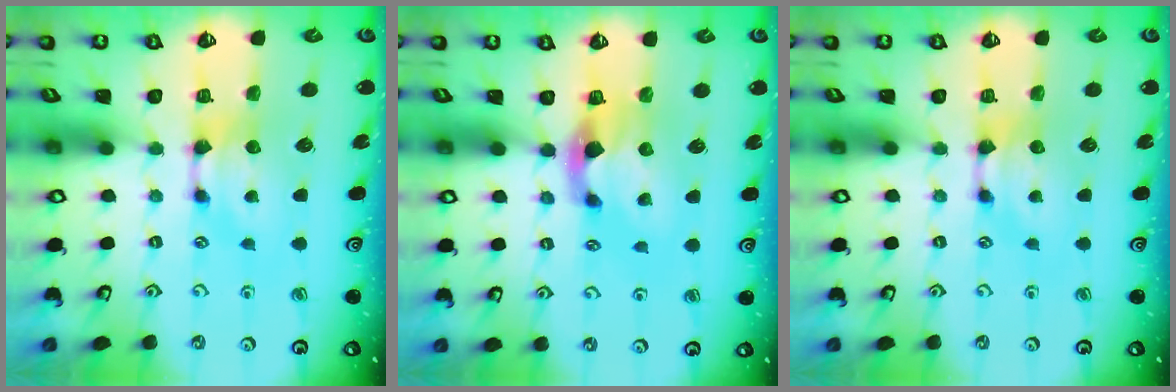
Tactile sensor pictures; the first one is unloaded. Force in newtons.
{"total": 2.9, "press": 2.6, "slide": 1.3}
{"total": 0.0}